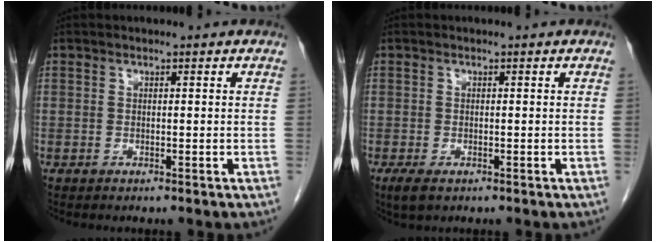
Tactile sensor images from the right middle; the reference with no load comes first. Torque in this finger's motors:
{"motor_torque": [0.60, -0.11, 0.19, 0.03]}